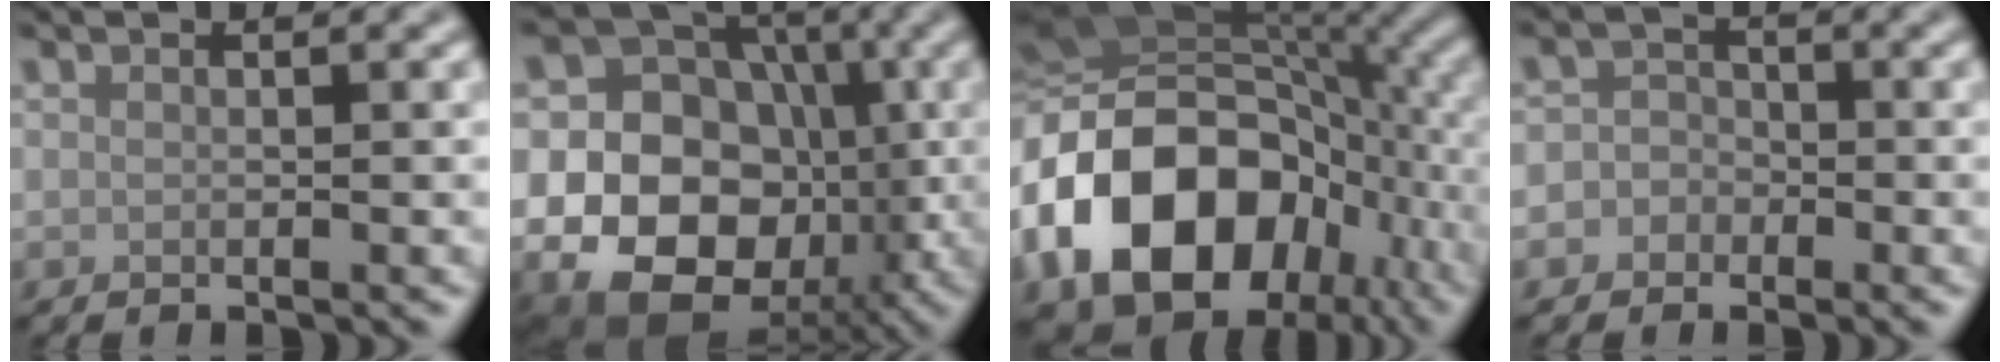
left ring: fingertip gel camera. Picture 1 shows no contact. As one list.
[{"total": 18.9, "force": [-3.4, 16.4, 8.7], "torque": [-0.156, 0.001, -0.093]}, {"total": 18.7, "force": [-4.6, 13.9, 11.7], "torque": [-0.244, -0.013, -0.084]}, {"total": 3.1, "force": [-1.3, 2.7, 0.5], "torque": [0.027, 0.008, -0.038]}]